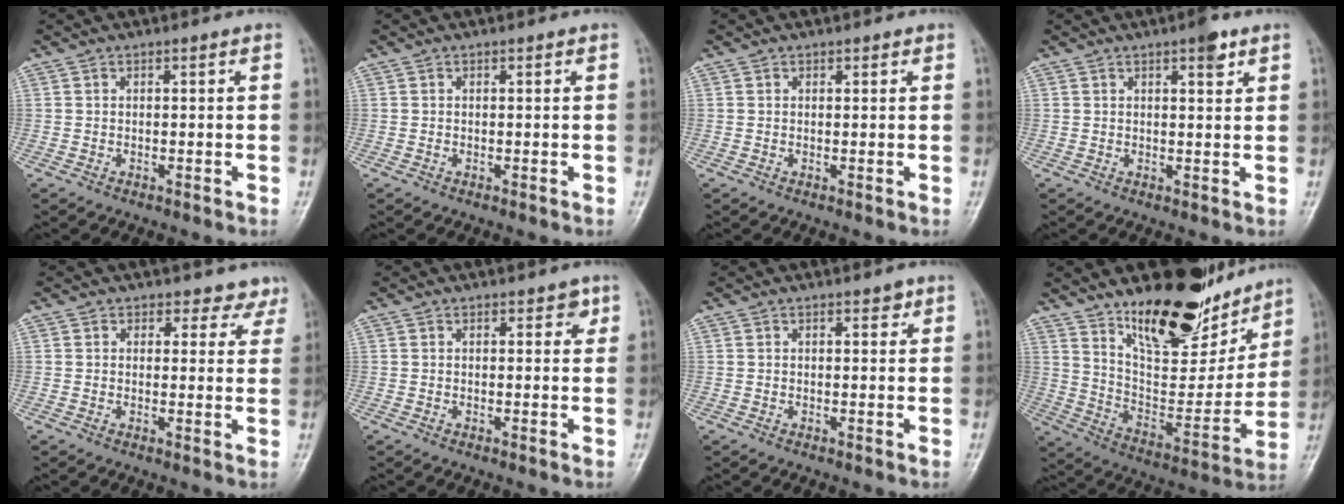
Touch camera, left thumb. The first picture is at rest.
{"total": 0.5, "force": [0.2, 0.4, 0.3], "torque": [0.002, 0.000, 0.000]}
{"total": 1.0, "force": [0.7, 0.6, 0.2], "torque": [0.007, -0.003, 0.005]}
{"total": 3.4, "force": [2.1, 1.1, 2.4], "torque": [-0.025, -0.009, 0.026]}
{"total": 5.0, "force": [4.1, 2.9, -0.3], "torque": [0.044, -0.023, 0.028]}
{"total": 2.9, "force": [1.9, 1.8, 1.4], "torque": [0.009, -0.008, 0.019]}
{"total": 1.5, "force": [1.0, 0.8, 0.8], "torque": [0.001, -0.004, 0.010]}
{"total": 22.1, "force": [15.7, 9.0, 12.8], "torque": [-0.142, -0.095, 0.259]}